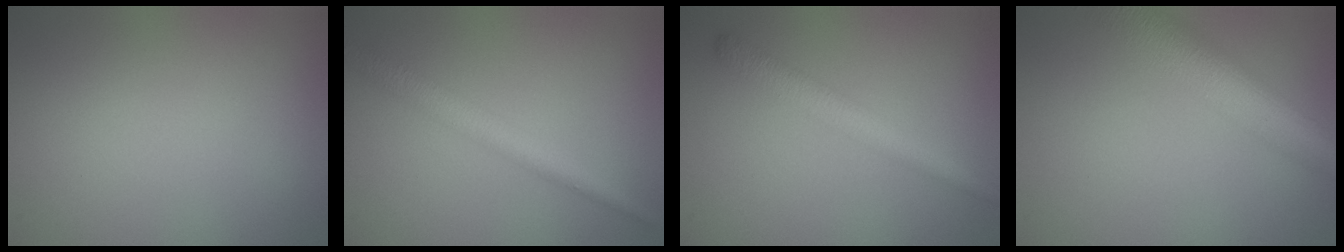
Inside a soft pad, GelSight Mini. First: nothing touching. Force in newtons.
{"total": 2.9, "press": 2.9, "slide": 0.1}
{"total": 2.8, "press": 2.8, "slide": 0.0}
{"total": 7.4, "press": 7.4, "slide": 0.5}